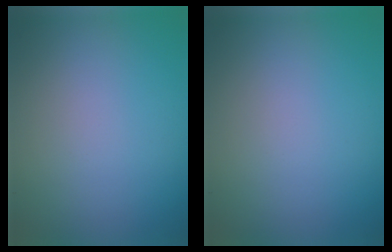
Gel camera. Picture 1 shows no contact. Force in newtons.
{"total": 0.0}